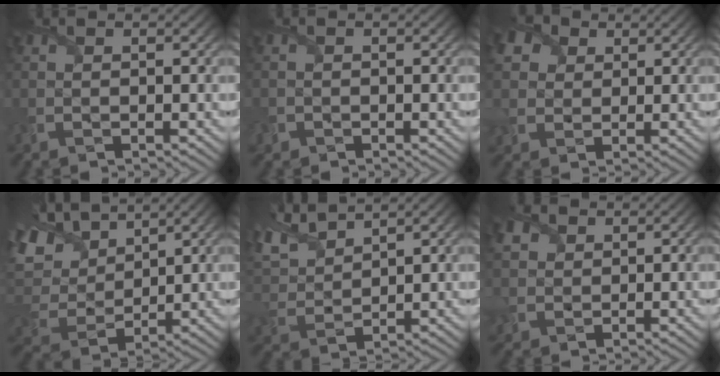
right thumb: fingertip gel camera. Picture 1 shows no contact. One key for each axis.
{"total": 1.1, "fx": -0.6, "fy": 0.9, "fz": 0.1, "tx": 0.000, "ty": -0.009, "tz": -0.015}
{"total": 6.4, "fx": 2.8, "fy": 5.0, "fz": 2.9, "tx": -0.099, "ty": 0.016, "tz": 0.048}
{"total": 13.5, "fx": 6.7, "fy": 7.7, "fz": 8.7, "tx": -0.239, "ty": 0.031, "tz": 0.121}
{"total": 8.1, "fx": 5.9, "fy": 3.1, "fz": 4.6, "tx": -0.136, "ty": 0.023, "tz": 0.119}
{"total": 4.0, "fx": 1.7, "fy": 3.2, "fz": 1.5, "tx": -0.061, "ty": 0.006, "tz": 0.034}